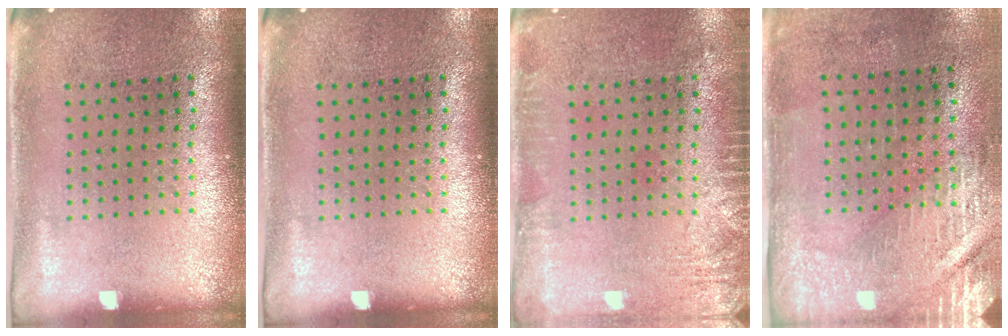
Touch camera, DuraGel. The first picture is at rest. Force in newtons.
{"total": 0.0}
{"total": 2.3, "press": 2.2, "slide": 0.2}
{"total": 2.9, "press": 2.5, "slide": 1.5}